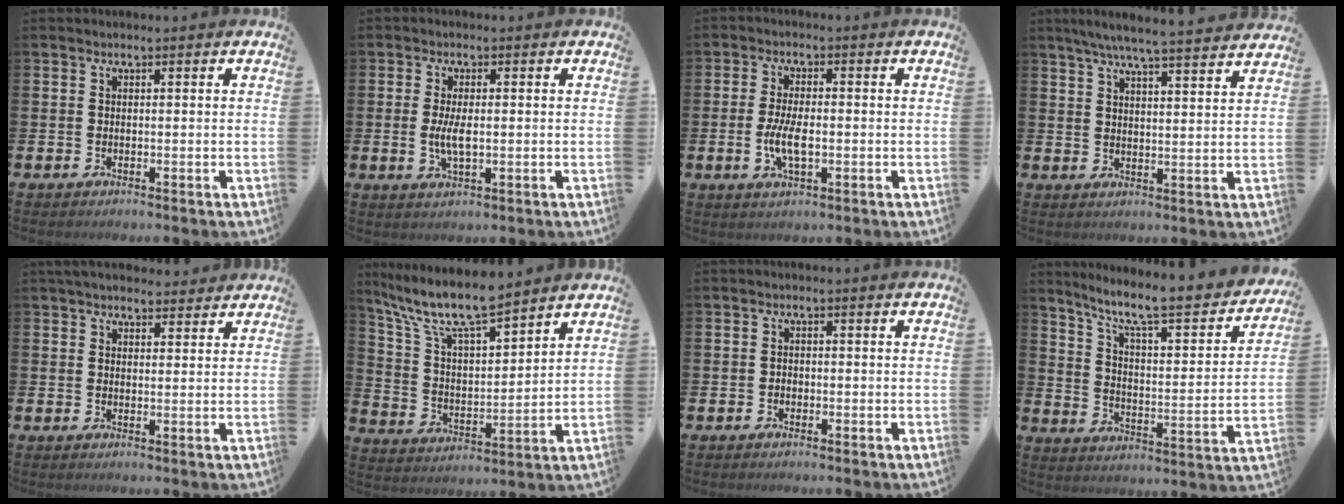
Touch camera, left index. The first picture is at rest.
{"total": 3.6, "force": [0.0, 1.3, 3.4], "torque": [-0.070, 0.001, -0.004]}
{"total": 4.9, "force": [-0.9, 2.0, 4.4], "torque": [-0.089, -0.002, -0.019]}
{"total": 6.2, "force": [5.8, -0.3, 2.2], "torque": [-0.057, -0.034, 0.100]}
{"total": 3.6, "force": [3.4, 0.9, 0.6], "torque": [-0.017, -0.010, 0.062]}
{"total": 10.3, "force": [9.0, 1.8, 4.6], "torque": [-0.128, -0.047, 0.159]}
{"total": 0.8, "force": [-0.5, 0.6, 0.2], "torque": [-0.010, 0.006, -0.010]}
{"total": 9.0, "force": [7.4, 1.8, 4.8], "torque": [-0.113, -0.053, 0.117]}